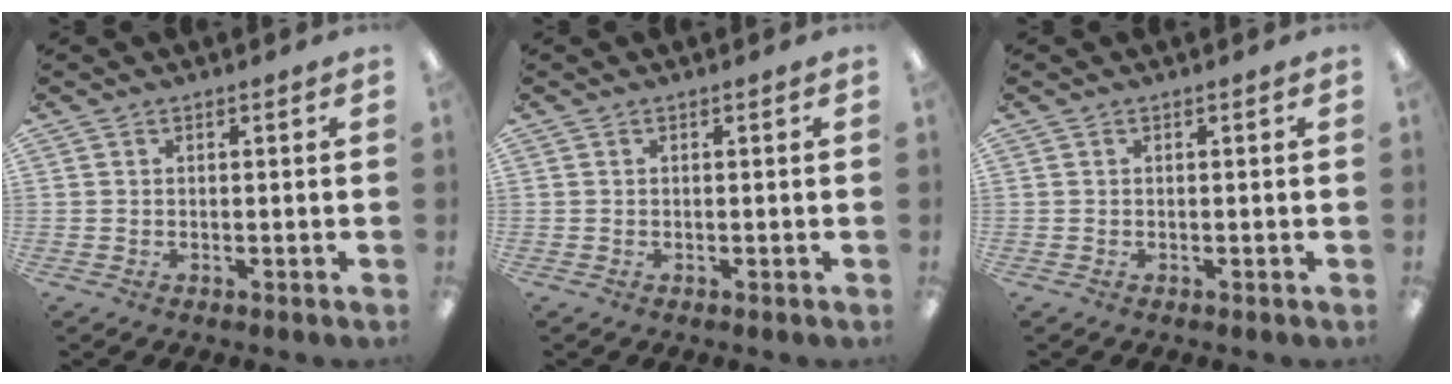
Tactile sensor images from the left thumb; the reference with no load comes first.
{"total": 0.0}
{"total": 0.0}